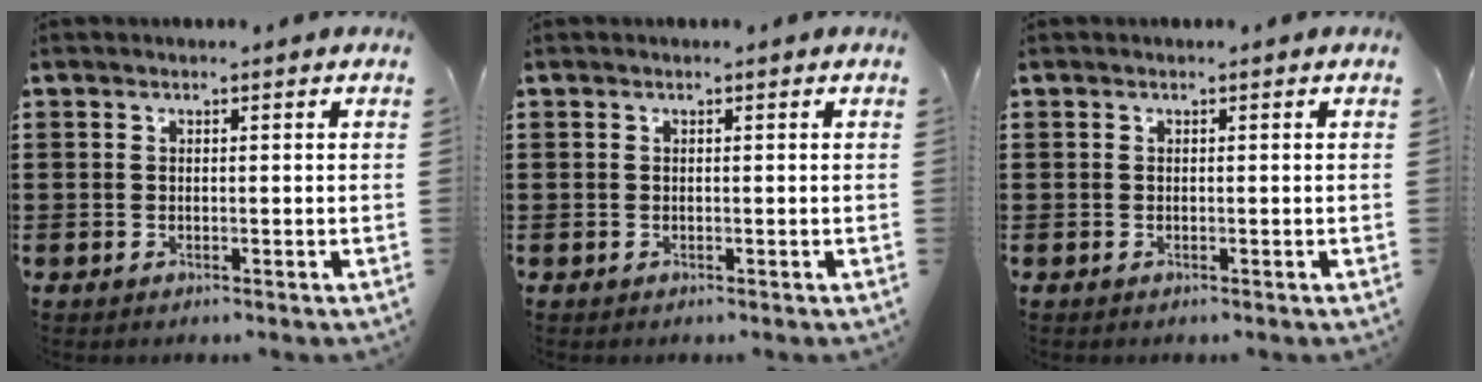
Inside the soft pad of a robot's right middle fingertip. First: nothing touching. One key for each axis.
{"total": 0.0}
{"total": 0.0}